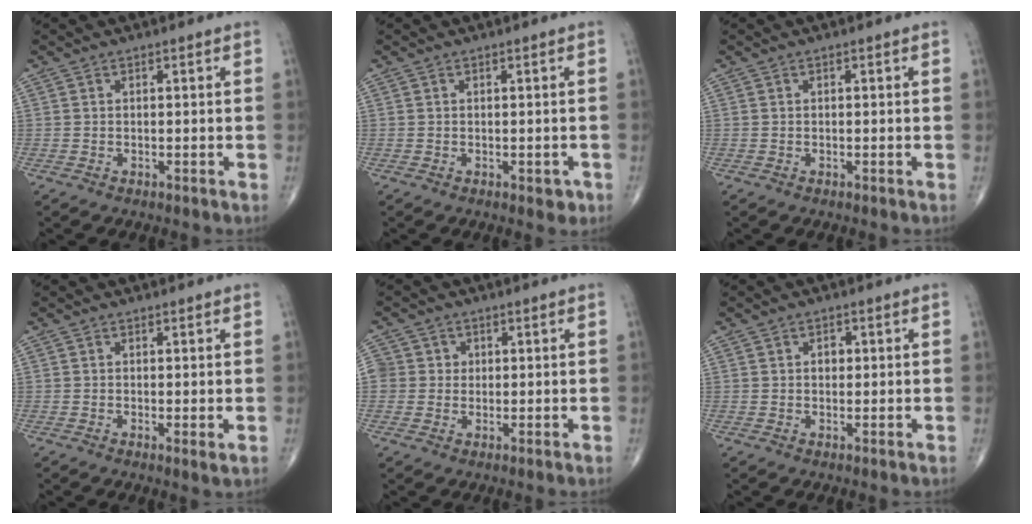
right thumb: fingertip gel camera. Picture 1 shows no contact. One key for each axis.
{"total": 1.8, "fx": -0.5, "fy": 1.0, "fz": 1.3, "tx": 0.001, "ty": 0.000, "tz": -0.004}
{"total": 0.0}
{"total": 1.4, "fx": 0.0, "fy": 0.1, "fz": 1.4, "tx": -0.020, "ty": -0.007, "tz": -0.001}
{"total": 3.7, "fx": 0.4, "fy": 3.7, "fz": 0.3, "tx": 0.025, "ty": 0.006, "tz": 0.005}
{"total": 1.8, "fx": 0.3, "fy": 1.3, "fz": 1.1, "tx": -0.009, "ty": 0.001, "tz": 0.004}